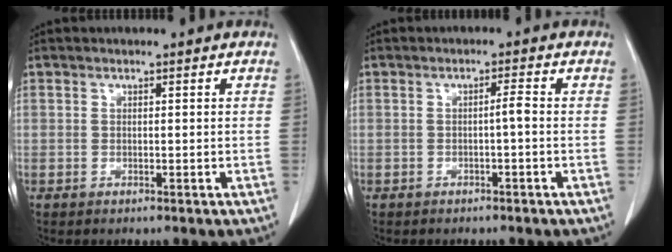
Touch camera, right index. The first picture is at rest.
{"total": 1.4, "force": [-0.3, 0.0, 1.4], "torque": [-0.021, 0.002, -0.005]}